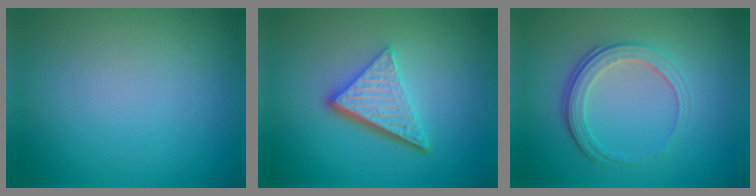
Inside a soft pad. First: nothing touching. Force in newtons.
{"total": 5.3, "press": 3.6, "slide": 3.9}
{"total": 3.8, "press": 2.7, "slide": 2.6}